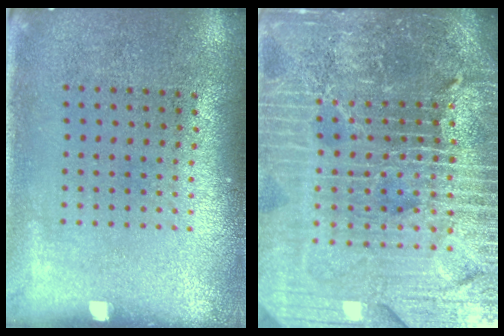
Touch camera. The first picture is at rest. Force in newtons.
{"total": 6.6, "press": 5.8, "slide": 3.2}